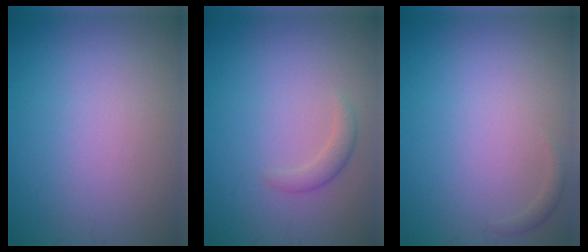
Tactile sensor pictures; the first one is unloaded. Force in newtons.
{"total": 1.4, "press": 1.4, "slide": 0.1}
{"total": 0.7, "press": 0.7, "slide": 0.1}